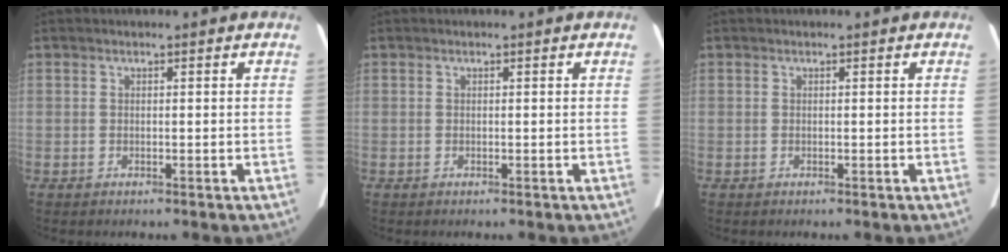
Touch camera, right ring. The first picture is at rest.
{"total": 0.0}
{"total": 0.0}